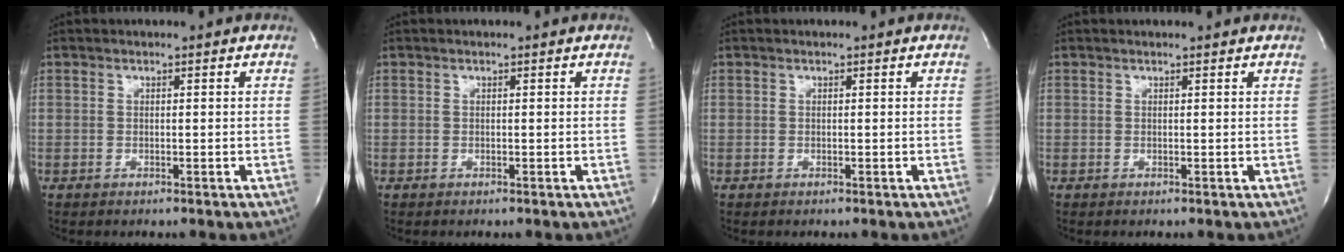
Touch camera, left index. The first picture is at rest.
{"total": 0.0}
{"total": 0.0}
{"total": 1.3, "force": [1.3, -0.1, 0.2], "torque": [-0.011, 0.004, 0.014]}